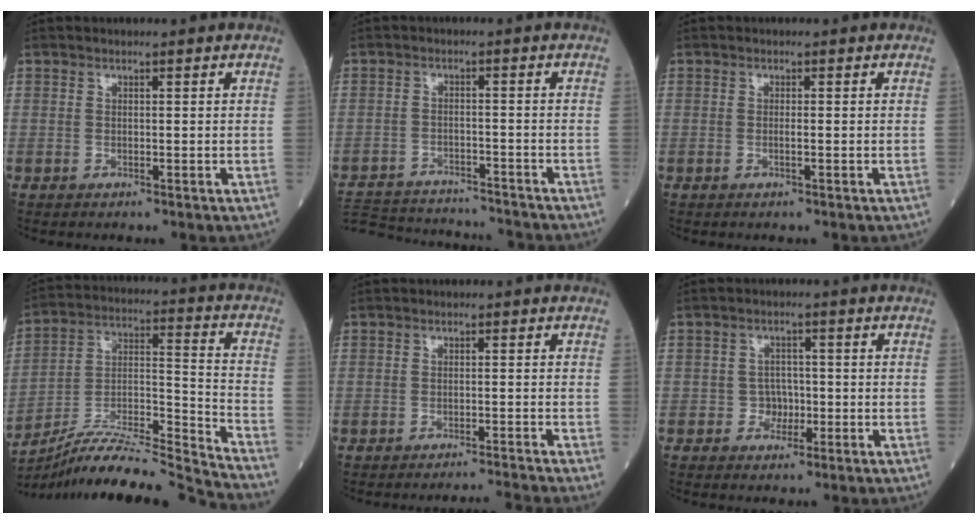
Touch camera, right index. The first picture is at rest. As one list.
[{"total": 16.3, "force": [-15.4, 2.9, 4.5], "torque": [-0.106, -0.002, -0.222]}, {"total": 0.9, "force": [-0.3, 0.0, 0.9], "torque": [-0.019, -0.001, -0.005]}, {"total": 19.4, "force": [-18.4, -2.1, 5.9], "torque": [-0.109, 0.009, -0.315]}, {"total": 4.0, "force": [-3.4, -2.2, 0.2], "torque": [0.000, -0.004, -0.048]}, {"total": 2.9, "force": [-0.9, 2.5, 1.1], "torque": [-0.007, 0.009, -0.014]}]